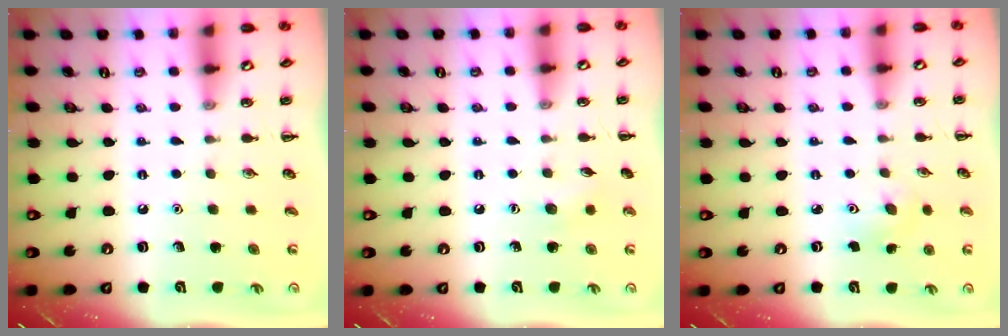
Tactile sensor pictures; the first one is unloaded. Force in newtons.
{"total": 4.8, "press": 4.6, "slide": 1.0}
{"total": 4.7, "press": 4.5, "slide": 1.3}